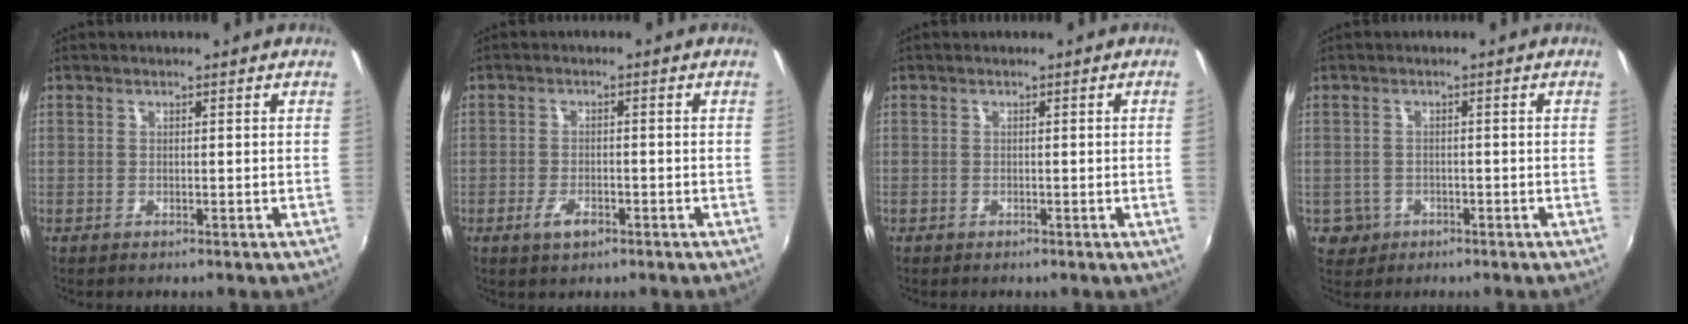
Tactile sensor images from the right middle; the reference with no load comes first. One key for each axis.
{"total": 3.5, "fx": -2.0, "fy": 1.6, "fz": 2.3, "tx": -0.052, "ty": -0.006, "tz": -0.038}
{"total": 0.7, "fx": -0.2, "fy": -0.4, "fz": 0.5, "tx": -0.007, "ty": -0.002, "tz": -0.004}
{"total": 3.8, "fx": -1.4, "fy": 3.5, "fz": 0.7, "tx": -0.025, "ty": 0.001, "tz": -0.019}